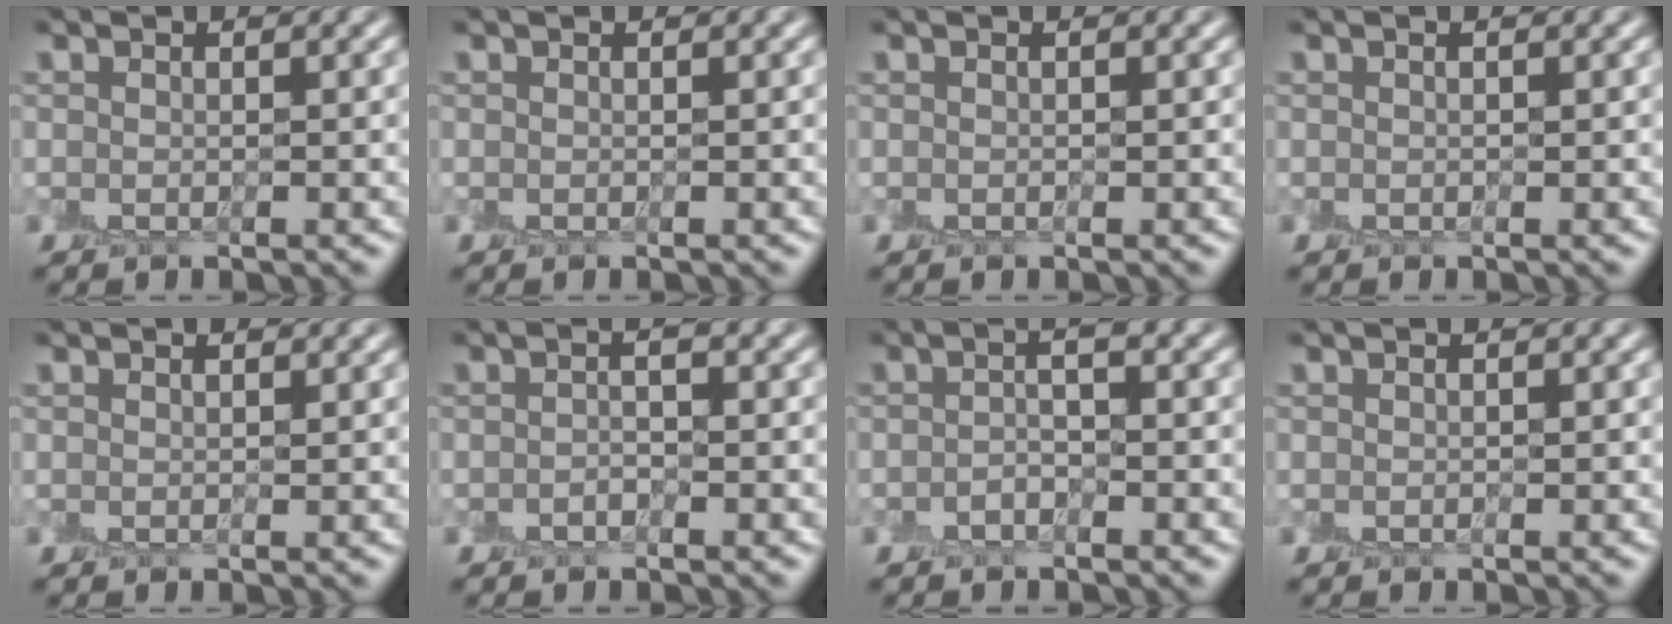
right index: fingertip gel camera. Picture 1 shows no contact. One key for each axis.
{"total": 0.0}
{"total": 0.0}
{"total": 0.0}
{"total": 0.6, "fx": 0.4, "fy": 0.3, "fz": 0.3, "tx": -0.001, "ty": 0.003, "tz": 0.006}
{"total": 0.8, "fx": -0.4, "fy": 0.2, "fz": 0.7, "tx": -0.016, "ty": 0.004, "tz": -0.010}
{"total": 1.3, "fx": -0.5, "fy": 0.3, "fz": 1.1, "tx": -0.024, "ty": 0.006, "tz": -0.015}
{"total": 0.0}